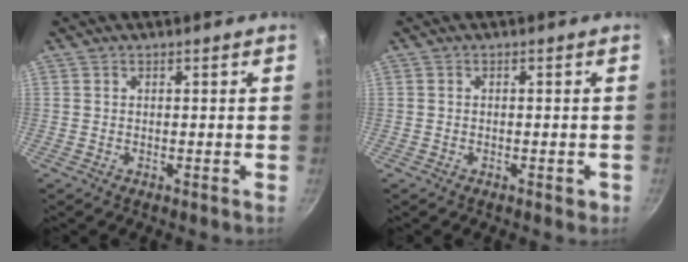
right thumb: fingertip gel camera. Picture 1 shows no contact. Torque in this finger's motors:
{"motor_torque": [0.30, 0.56, -0.08, -0.02, -0.02]}